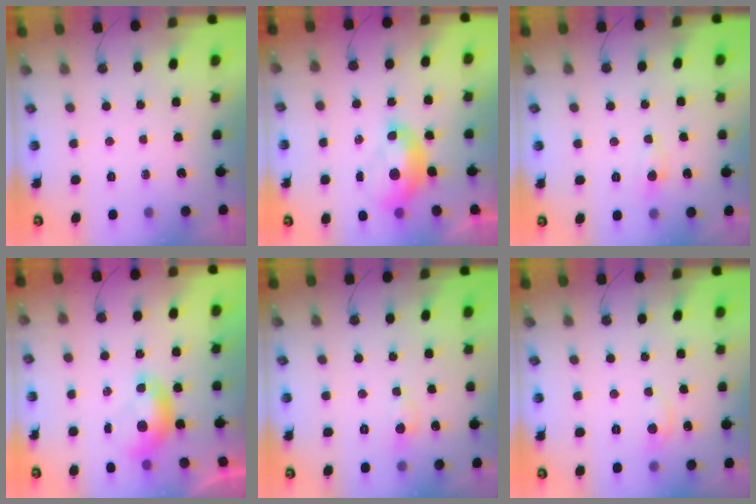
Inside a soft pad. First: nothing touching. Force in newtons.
{"total": 2.1, "press": 2.0, "slide": 0.6}
{"total": 2.5, "press": 2.4, "slide": 0.5}
{"total": 0.0}
{"total": 1.7, "press": 1.7, "slide": 0.2}
{"total": 0.8, "press": 0.6, "slide": 0.6}